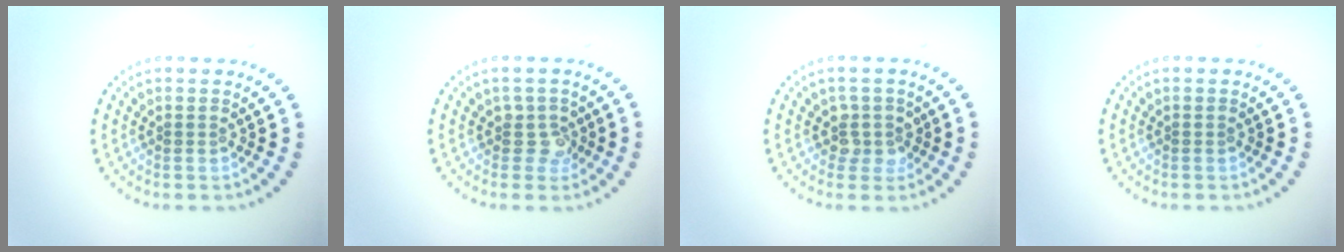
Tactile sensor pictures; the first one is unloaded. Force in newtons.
{"total": 1.8, "press": 1.4, "slide": 1.1}
{"total": 1.9, "press": 1.6, "slide": 1.1}
{"total": 0.0}